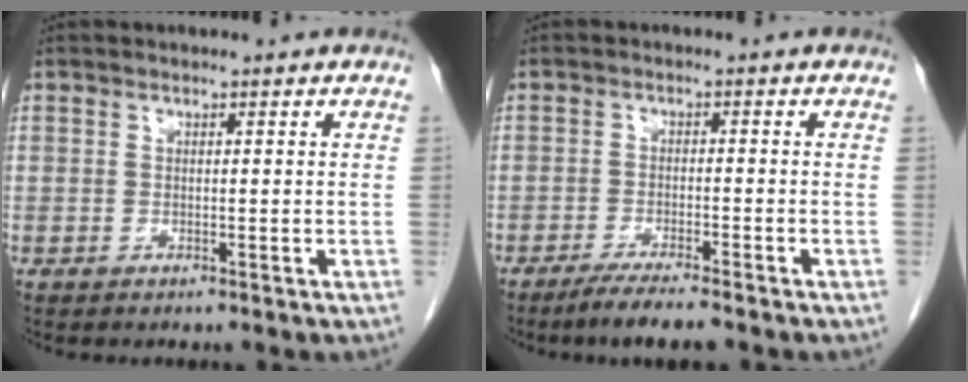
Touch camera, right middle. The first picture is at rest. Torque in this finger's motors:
{"motor_torque": [0.70, -0.54, 0.01, 0.06]}